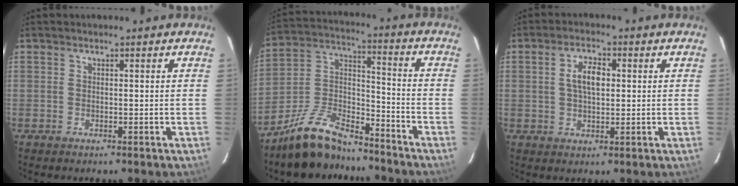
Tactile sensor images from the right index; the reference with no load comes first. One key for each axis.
{"total": 14.6, "fx": -11.6, "fy": 5.5, "fz": 6.9, "tx": -0.156, "ty": 0.029, "tz": -0.208}
{"total": 5.2, "fx": 0.8, "fy": 2.5, "fz": 4.5, "tx": -0.083, "ty": 0.011, "tz": 0.017}